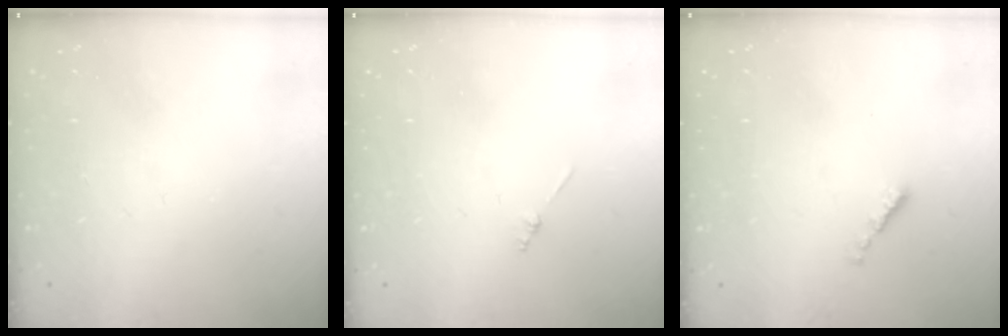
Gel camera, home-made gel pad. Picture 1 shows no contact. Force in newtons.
{"total": 0.8, "press": 0.8, "slide": 0.2}
{"total": 0.7, "press": 0.5, "slide": 0.4}